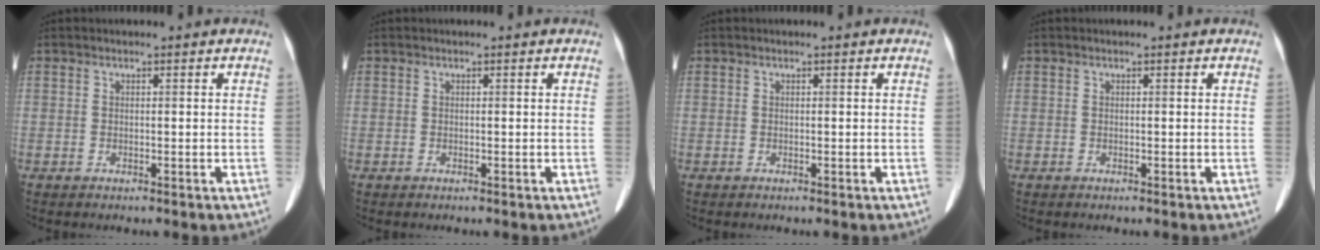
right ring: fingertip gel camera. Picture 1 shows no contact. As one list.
[{"total": 0.0}, {"total": 0.0}, {"total": 0.0}]